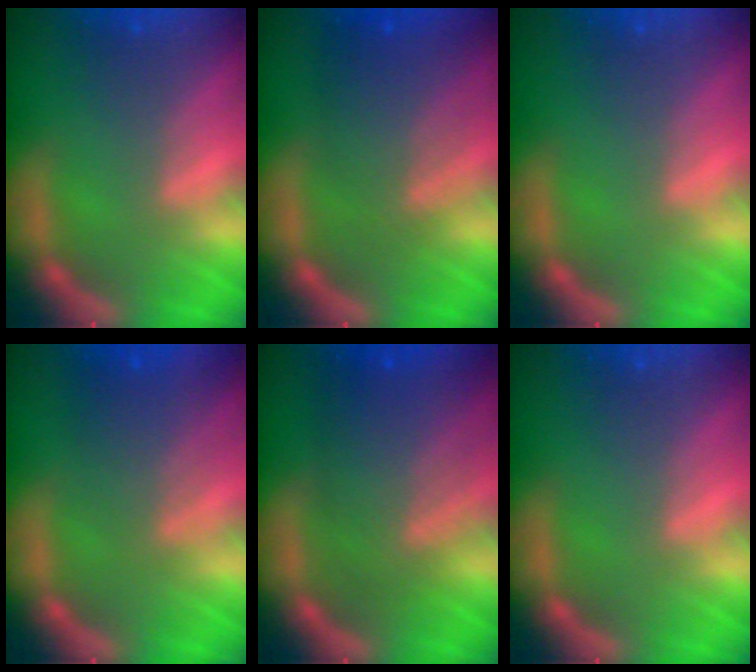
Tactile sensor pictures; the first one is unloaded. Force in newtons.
{"total": 5.5}
{"total": 0.0}
{"total": 4.1}
{"total": 7.0}
{"total": 0.0}